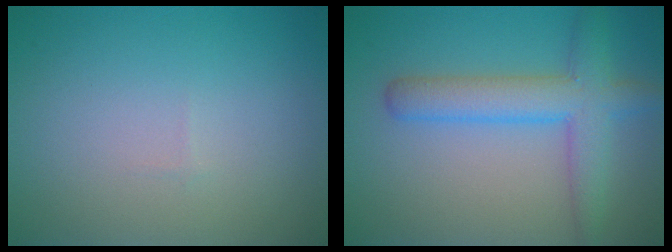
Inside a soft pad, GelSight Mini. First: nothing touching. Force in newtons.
{"total": 4.9, "press": 4.9, "slide": 0.3}